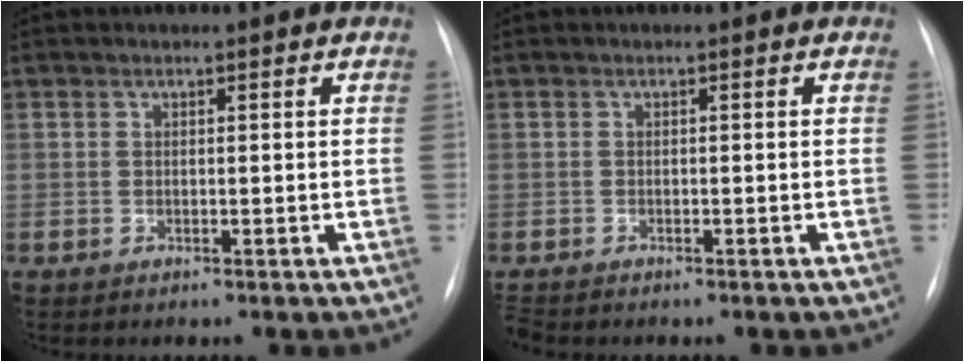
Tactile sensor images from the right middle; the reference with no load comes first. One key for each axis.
{"total": 1.1, "fx": -1.0, "fy": 0.1, "fz": 0.1, "tx": -0.004, "ty": -0.004, "tz": -0.017}